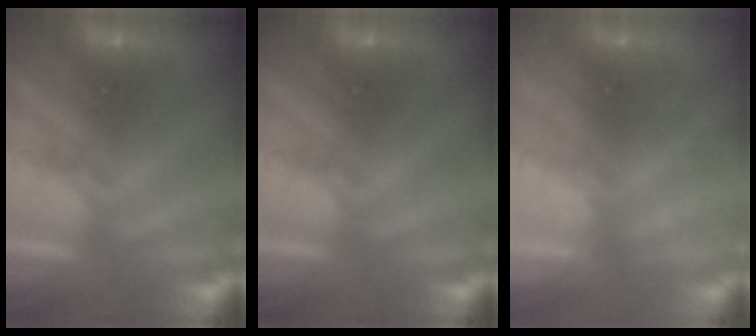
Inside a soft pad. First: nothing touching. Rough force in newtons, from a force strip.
{"total": 0.0}
{"total": 2.1}